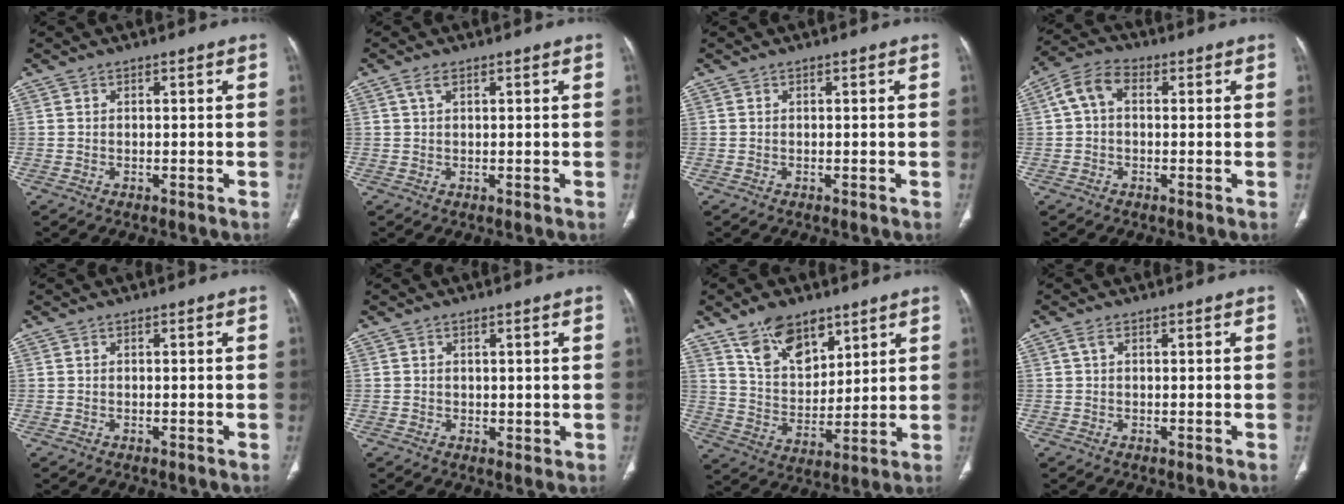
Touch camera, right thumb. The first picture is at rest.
{"total": 1.7, "force": [0.9, 0.7, 1.2], "torque": [-0.032, 0.008, 0.020]}
{"total": 0.0}
{"total": 6.3, "force": [0.9, 4.2, 4.6], "torque": [-0.086, 0.023, 0.008]}
{"total": 0.0}
{"total": 1.3, "force": [0.6, 1.1, 0.4], "torque": [0.005, -0.004, 0.008]}
{"total": 12.6, "force": [8.2, 6.9, 6.6], "torque": [-0.080, -0.050, 0.156]}
{"total": 1.2, "force": [0.5, 0.7, 0.9], "torque": [-0.025, 0.010, 0.010]}